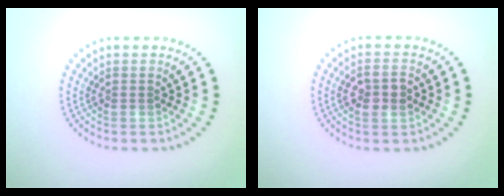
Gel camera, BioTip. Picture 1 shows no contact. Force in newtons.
{"total": 2.5, "press": 2.5, "slide": 0.2}